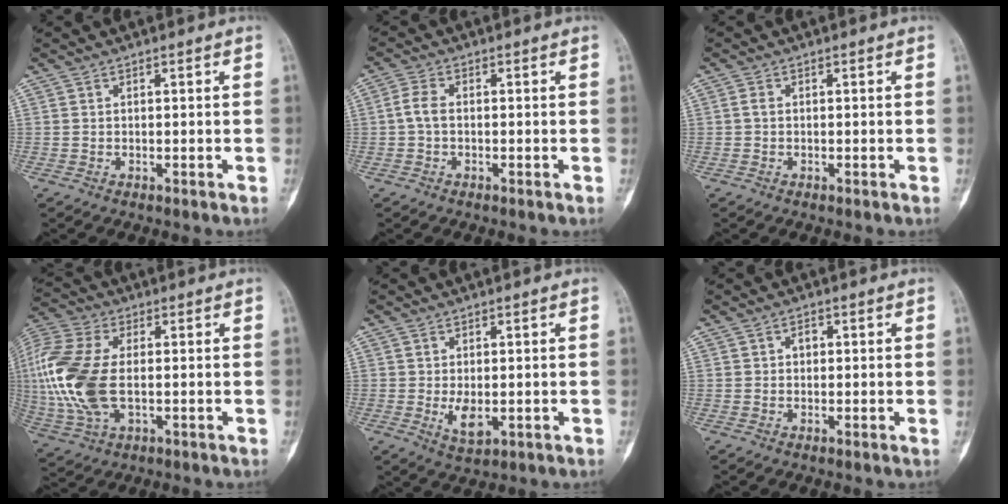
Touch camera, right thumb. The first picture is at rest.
{"total": 3.3, "force": [-0.4, 1.9, 2.7], "torque": [-0.059, 0.008, -0.014]}
{"total": 1.1, "force": [-0.1, 0.7, 0.8], "torque": [-0.017, 0.001, -0.005]}
{"total": 18.4, "force": [-0.2, 10.3, 15.3], "torque": [-0.377, -0.002, -0.001]}
{"total": 4.1, "force": [-0.6, 2.1, 3.4], "torque": [-0.055, -0.010, -0.004]}
{"total": 1.4, "force": [0.2, 1.0, 0.9], "torque": [-0.009, 0.003, -0.001]}